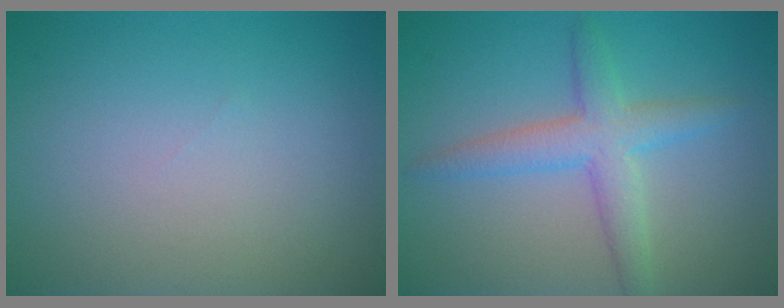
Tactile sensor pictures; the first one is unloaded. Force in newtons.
{"total": 3.8, "press": 3.8, "slide": 0.2}